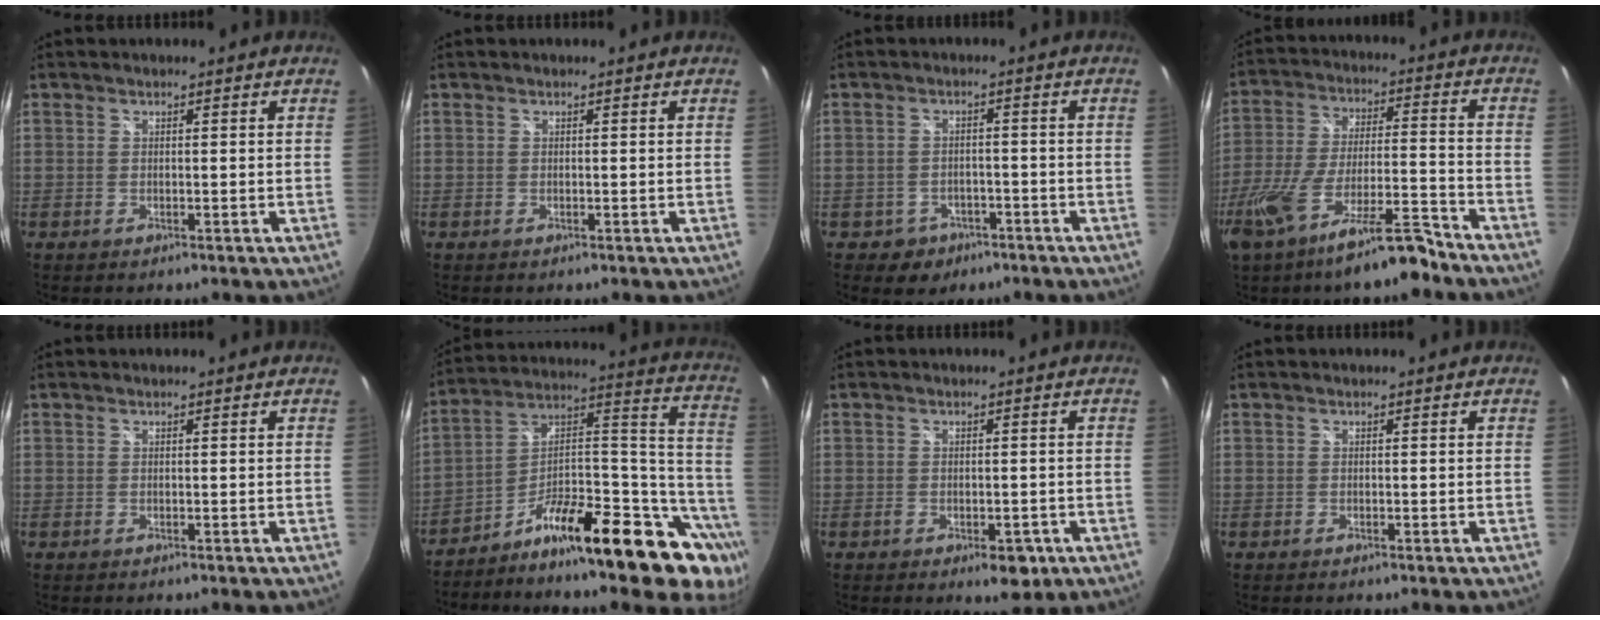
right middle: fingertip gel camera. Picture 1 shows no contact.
{"total": 0.0}
{"total": 5.1, "force": [-2.7, 4.2, 0.9], "torque": [-0.032, 0.007, -0.032]}
{"total": 17.2, "force": [-12.6, 2.9, 11.4], "torque": [-0.227, -0.035, -0.210]}
{"total": 0.0}
{"total": 24.2, "force": [-15.9, 6.2, 17.1], "torque": [-0.182, 0.040, -0.254]}
{"total": 4.7, "force": [-2.4, 2.4, 3.2], "torque": [-0.049, -0.011, -0.031]}
{"total": 0.0}